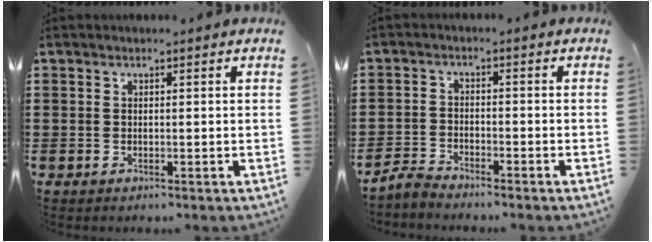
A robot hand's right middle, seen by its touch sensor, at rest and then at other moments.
{"total": 3.2, "force": [-3.2, 0.4, 0.2], "torque": [-0.023, 0.001, -0.071]}